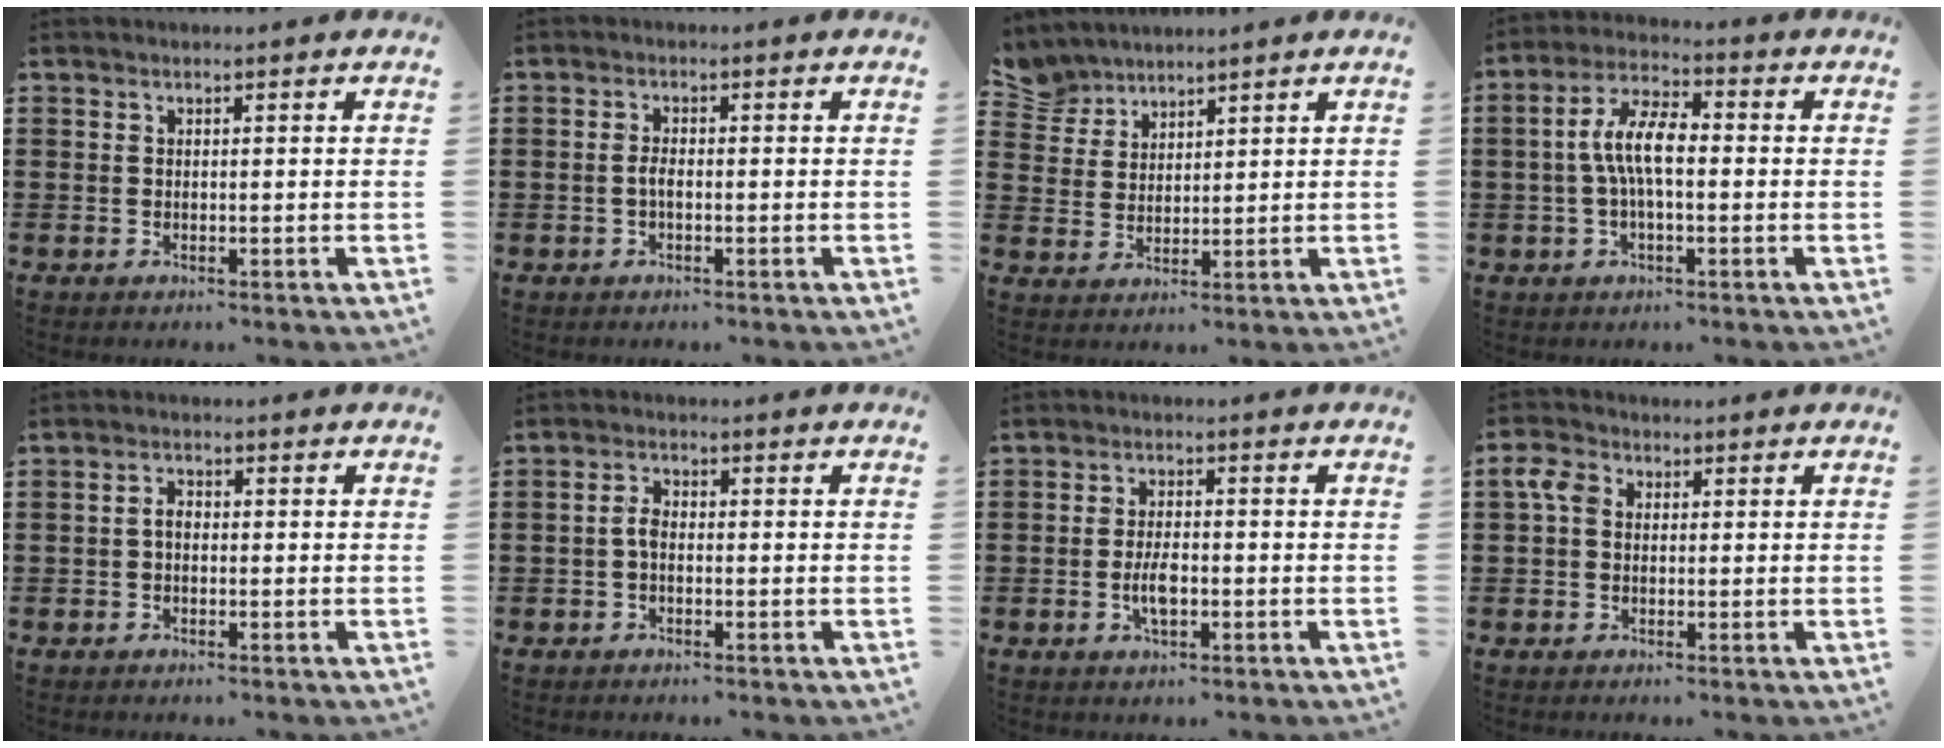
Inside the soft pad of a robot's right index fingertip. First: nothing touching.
{"total": 1.7, "force": [-0.5, 0.6, 1.5], "torque": [-0.038, -0.002, -0.012]}
{"total": 4.0, "force": [3.5, 1.8, -0.5], "torque": [-0.012, -0.007, 0.067]}
{"total": 7.6, "force": [-0.3, 3.0, 6.9], "torque": [-0.146, 0.005, -0.011]}
{"total": 1.9, "force": [-0.4, 1.1, 1.5], "torque": [-0.038, 0.000, -0.010]}
{"total": 2.3, "force": [-0.5, 1.2, 1.9], "torque": [-0.046, 0.001, -0.013]}
{"total": 4.0, "force": [-0.9, 1.4, 3.7], "torque": [-0.082, -0.004, -0.019]}
{"total": 3.6, "force": [0.7, 2.8, 2.1], "torque": [-0.059, 0.007, 0.008]}